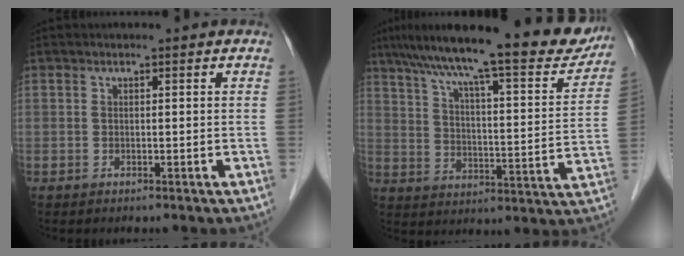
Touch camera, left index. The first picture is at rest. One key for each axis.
{"total": 23.6, "fx": 19.7, "fy": 3.4, "fz": 12.6, "tx": -0.200, "ty": -0.004, "tz": 0.271}